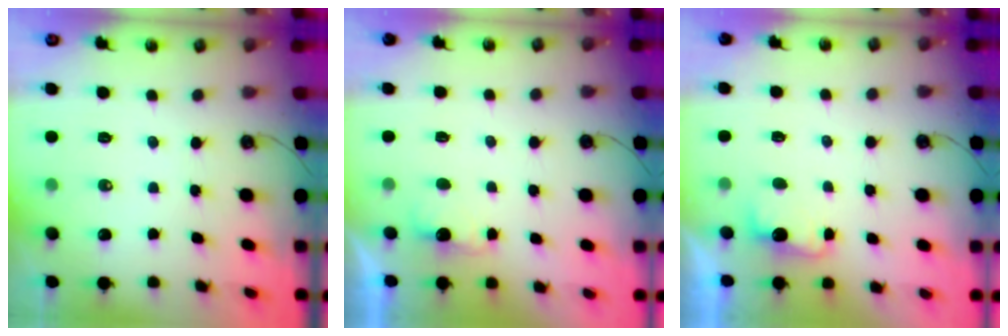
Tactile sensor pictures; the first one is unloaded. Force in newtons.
{"total": 2.5, "press": 2.3, "slide": 0.9}
{"total": 3.0, "press": 2.8, "slide": 1.0}